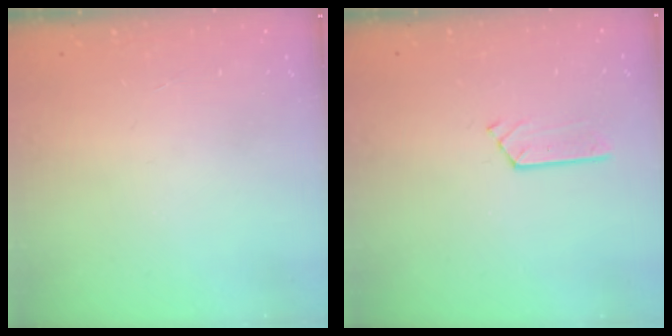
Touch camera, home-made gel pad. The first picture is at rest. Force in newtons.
{"total": 2.9, "press": 2.9, "slide": 0.3}